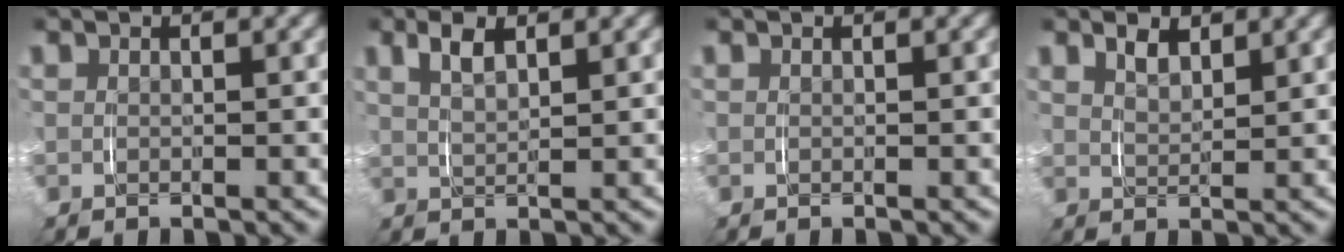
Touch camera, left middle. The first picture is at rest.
{"total": 2.2, "force": [1.1, 0.9, 1.7], "torque": [-0.039, -0.002, 0.023]}
{"total": 0.0}
{"total": 1.8, "force": [1.1, 0.8, 1.1], "torque": [-0.022, -0.007, 0.023]}